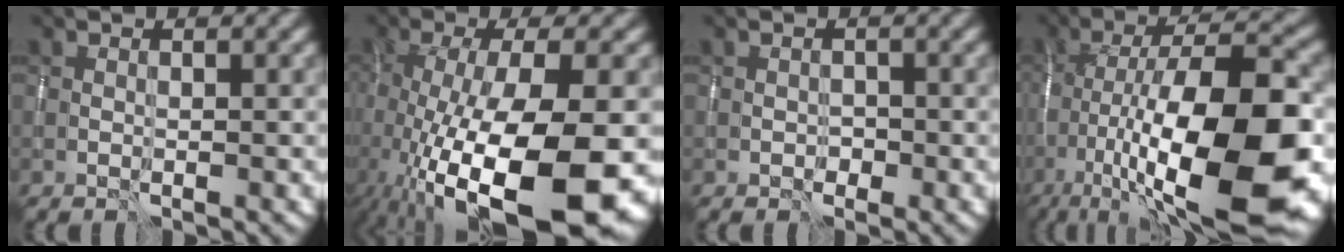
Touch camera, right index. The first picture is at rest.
{"total": 15.6, "force": [-5.2, 5.5, 13.7], "torque": [-0.220, -0.032, -0.073]}
{"total": 0.7, "force": [-0.4, 0.6, -0.1], "torque": [0.003, -0.002, -0.006]}
{"total": 16.3, "force": [-5.5, 5.5, 14.3], "torque": [-0.226, 0.006, -0.097]}